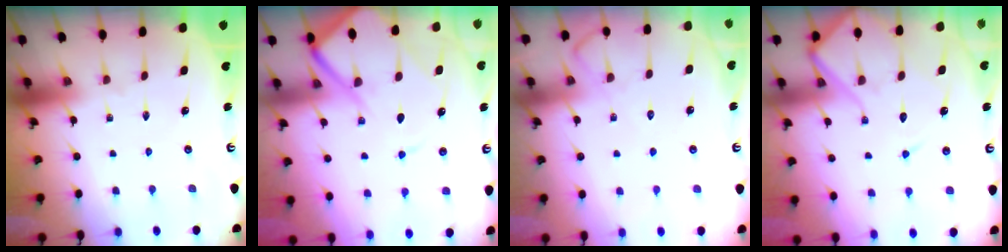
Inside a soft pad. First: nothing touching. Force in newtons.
{"total": 12.1, "press": 12.0, "slide": 1.3}
{"total": 8.6, "press": 8.5, "slide": 1.0}
{"total": 11.4, "press": 11.3, "slide": 1.1}